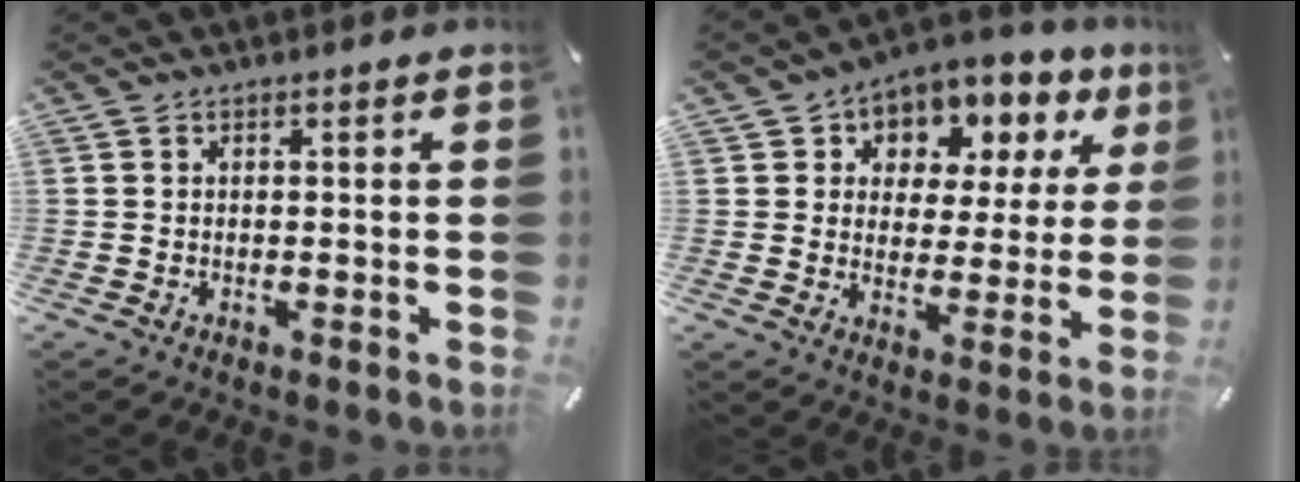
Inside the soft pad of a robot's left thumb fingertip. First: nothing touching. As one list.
[{"total": 8.5, "force": [4.6, 6.5, 3.0], "torque": [-0.052, -0.035, 0.081]}]